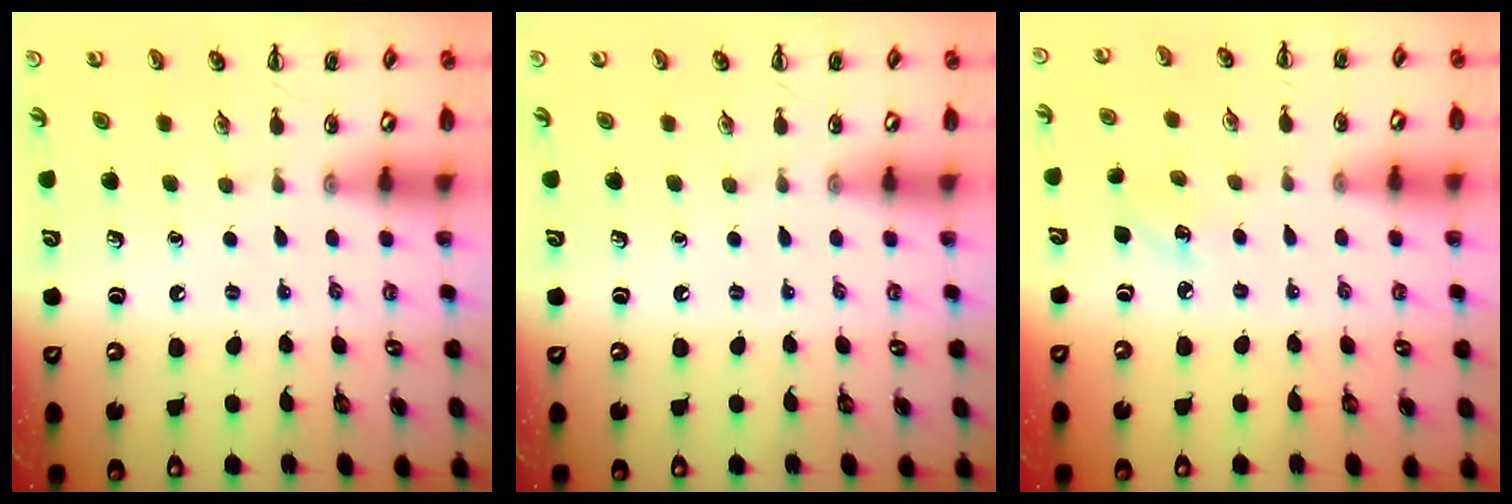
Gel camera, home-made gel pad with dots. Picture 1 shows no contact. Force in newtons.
{"total": 0.0}
{"total": 3.7, "press": 3.5, "slide": 1.0}